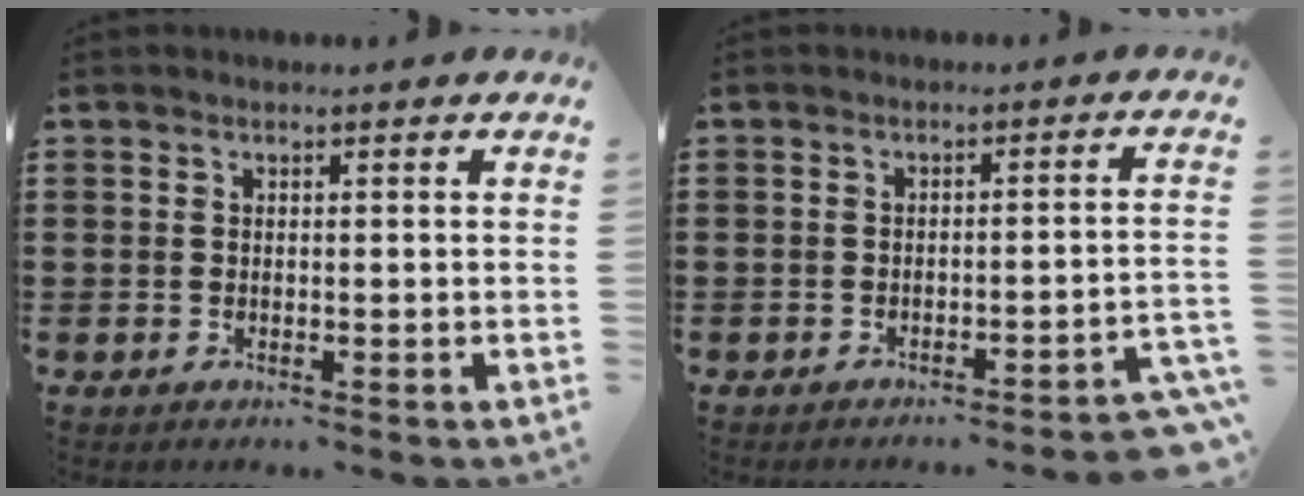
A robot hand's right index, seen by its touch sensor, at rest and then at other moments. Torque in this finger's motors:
{"motor_torque": [1.54, -0.59, -0.03, -0.06]}